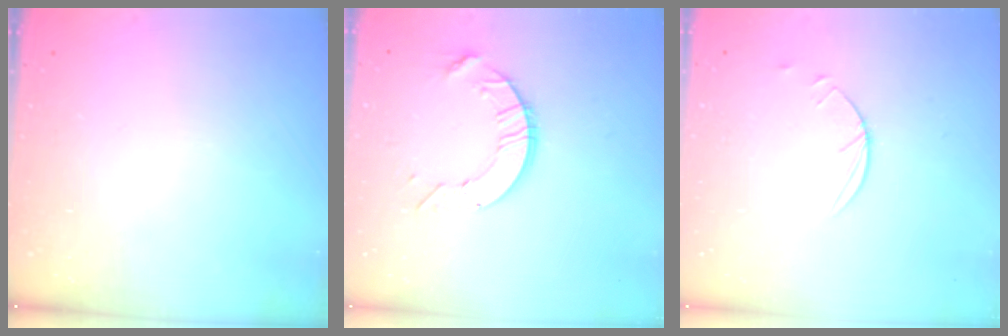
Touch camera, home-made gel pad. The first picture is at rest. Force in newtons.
{"total": 8.4, "press": 8.4, "slide": 0.6}
{"total": 2.9, "press": 2.8, "slide": 0.3}